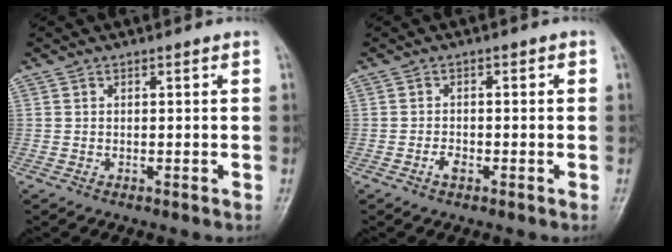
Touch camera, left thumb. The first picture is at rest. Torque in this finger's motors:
{"motor_torque": [-0.11, 0.05, -0.22, -0.20, 0.00]}